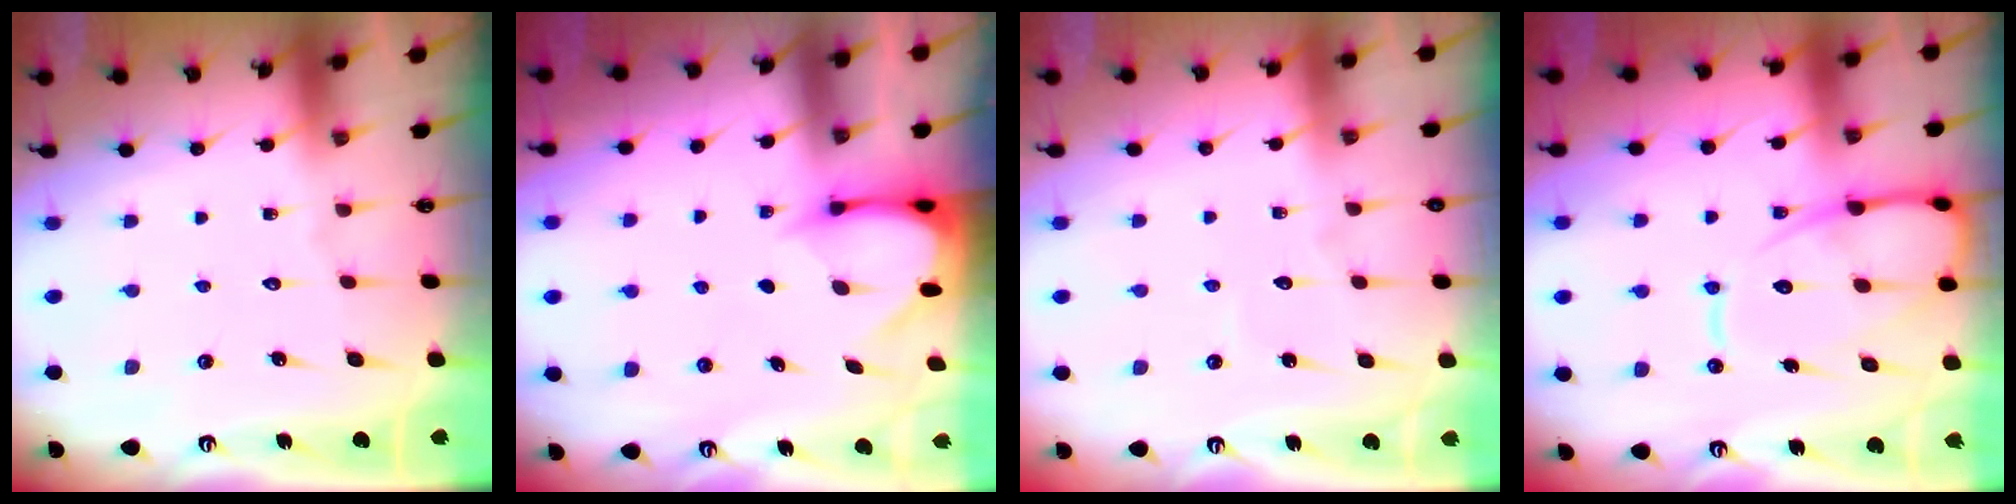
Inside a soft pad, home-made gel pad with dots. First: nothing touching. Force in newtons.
{"total": 3.4, "press": 3.4, "slide": 0.3}
{"total": 2.8, "press": 2.8, "slide": 0.3}
{"total": 13.0, "press": 12.9, "slide": 1.3}